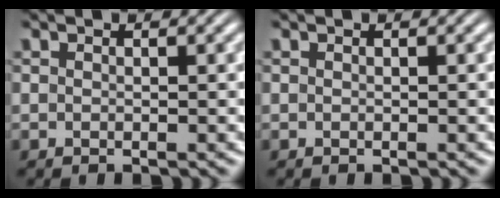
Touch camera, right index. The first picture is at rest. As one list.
[{"total": 0.0}]